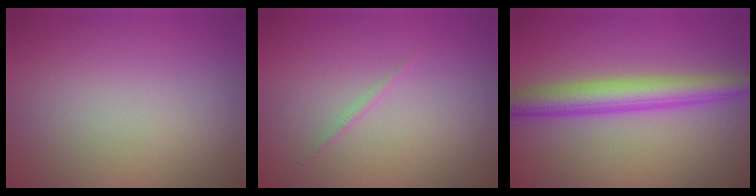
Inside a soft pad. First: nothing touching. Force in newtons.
{"total": 0.5, "press": 0.5, "slide": 0.0}
{"total": 4.9, "press": 4.9, "slide": 0.1}